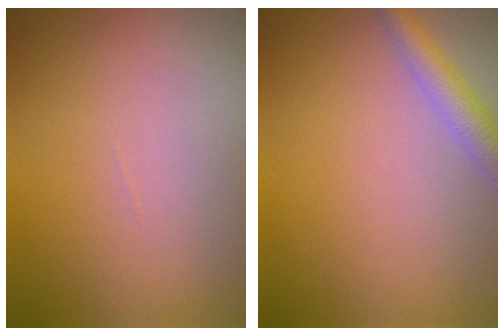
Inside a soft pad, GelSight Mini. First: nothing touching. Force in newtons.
{"total": 2.8, "press": 2.8, "slide": 0.1}